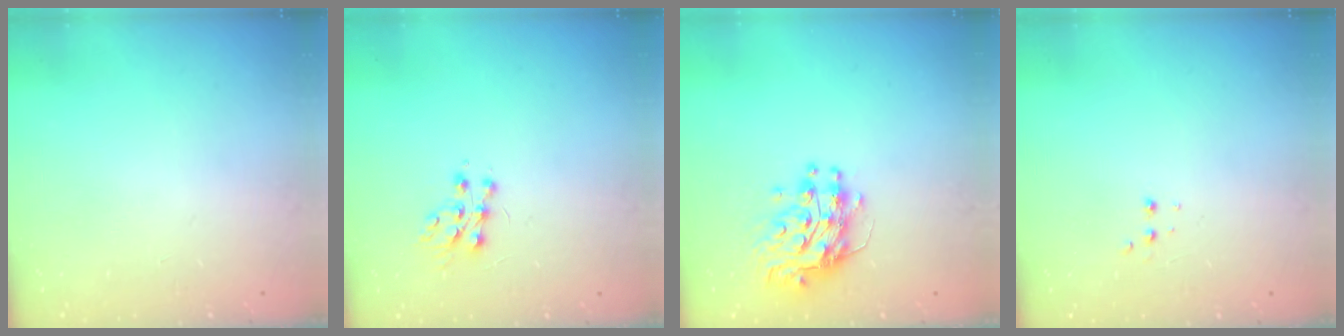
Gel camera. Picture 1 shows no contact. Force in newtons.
{"total": 7.9, "press": 7.8, "slide": 0.6}
{"total": 11.5, "press": 11.5, "slide": 1.0}
{"total": 2.9, "press": 2.7, "slide": 1.0}